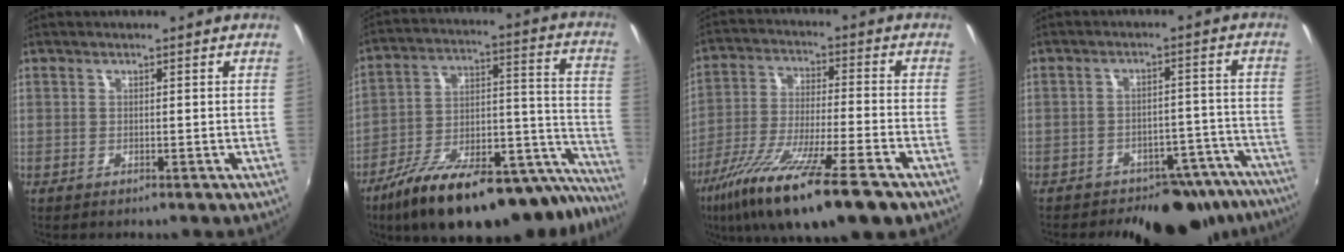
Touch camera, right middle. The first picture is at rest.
{"total": 28.5, "force": [-21.5, 8.1, 16.8], "torque": [-0.214, 0.000, -0.316]}
{"total": 19.5, "force": [-12.4, 2.6, 14.9], "torque": [-0.283, -0.061, -0.219]}
{"total": 15.5, "force": [-13.0, 7.2, 4.5], "torque": [-0.054, 0.043, -0.138]}